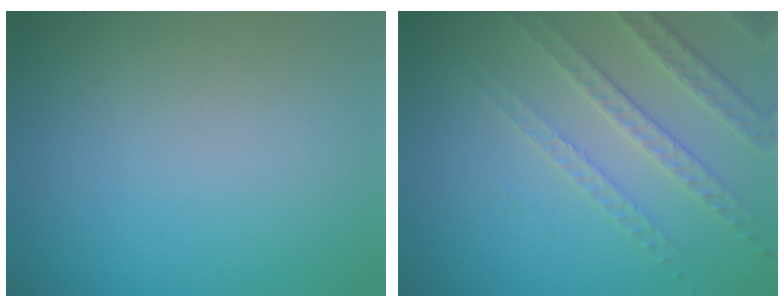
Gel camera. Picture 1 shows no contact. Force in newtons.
{"total": 4.7, "press": 3.3, "slide": 3.3}